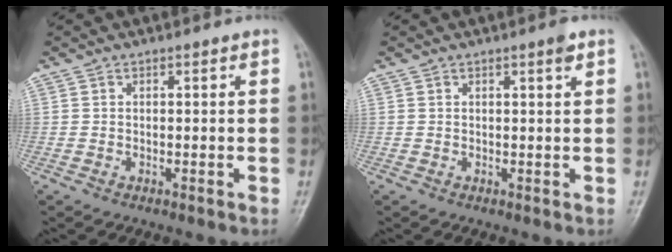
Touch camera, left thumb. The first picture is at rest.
{"total": 1.4, "force": [0.8, 0.1, 1.1], "torque": [-0.016, -0.003, 0.011]}